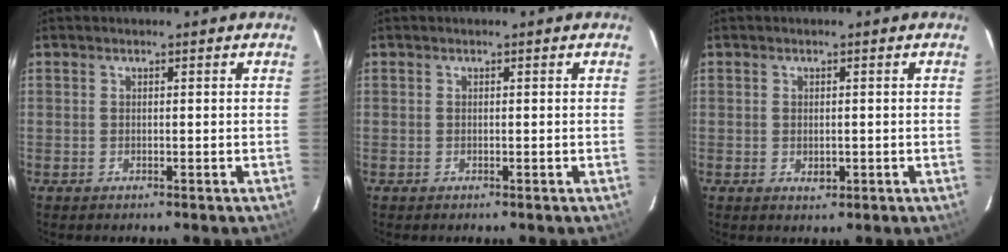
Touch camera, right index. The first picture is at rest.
{"total": 0.0}
{"total": 1.9, "force": [-0.4, 1.3, 1.3], "torque": [-0.020, -0.003, -0.003]}